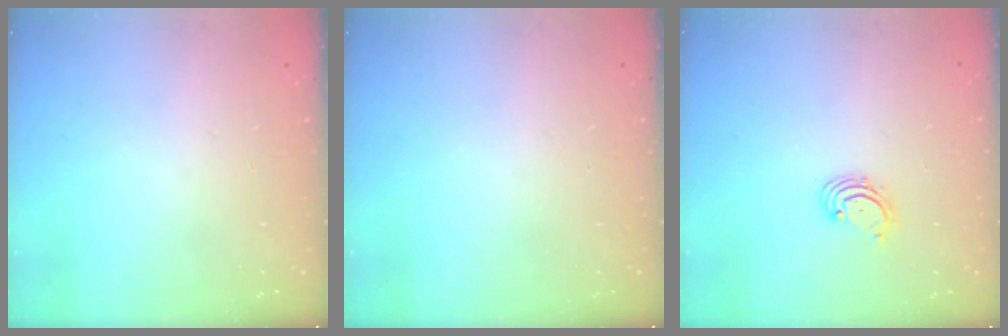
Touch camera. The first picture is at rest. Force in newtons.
{"total": 0.0}
{"total": 1.9, "press": 1.8, "slide": 0.2}